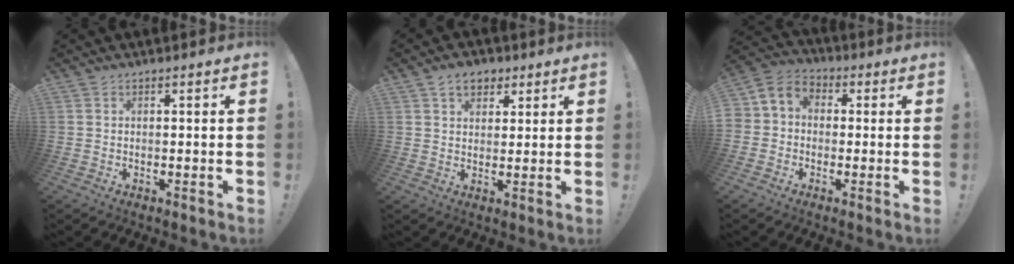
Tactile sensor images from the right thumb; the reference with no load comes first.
{"total": 6.7, "force": [3.6, 4.8, 3.0], "torque": [-0.036, -0.008, 0.066]}
{"total": 5.5, "force": [-1.8, 4.7, 2.3], "torque": [-0.048, 0.023, -0.029]}